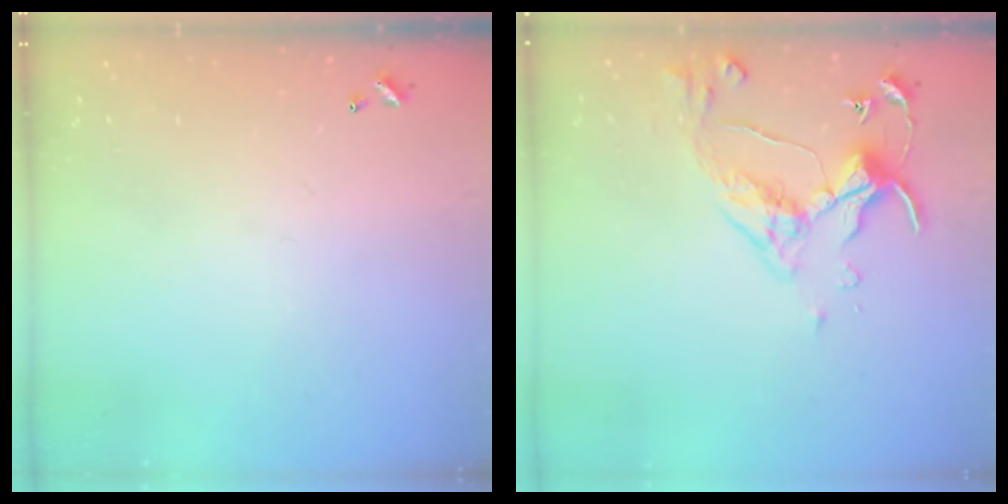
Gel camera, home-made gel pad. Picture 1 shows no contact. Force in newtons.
{"total": 5.3, "press": 5.2, "slide": 1.0}